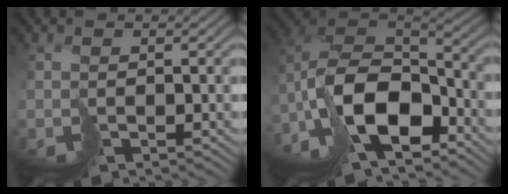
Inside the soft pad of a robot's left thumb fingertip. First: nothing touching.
{"total": 13.8, "force": [-8.0, 6.7, 9.1], "torque": [-0.196, -0.011, -0.158]}